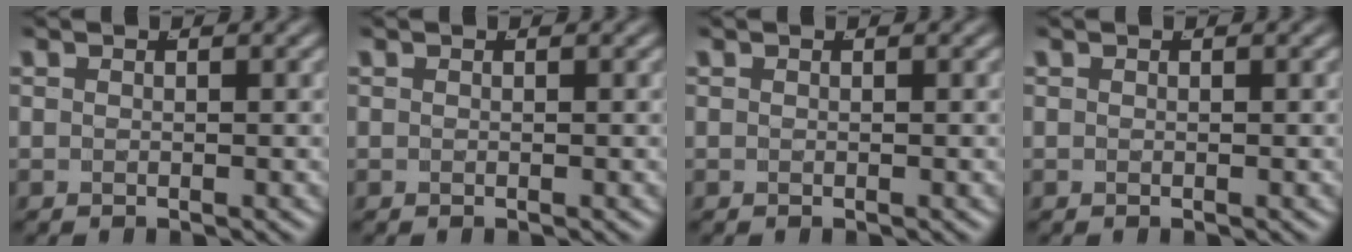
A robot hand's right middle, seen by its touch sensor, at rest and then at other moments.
{"total": 0.0}
{"total": 0.0}
{"total": 0.0}